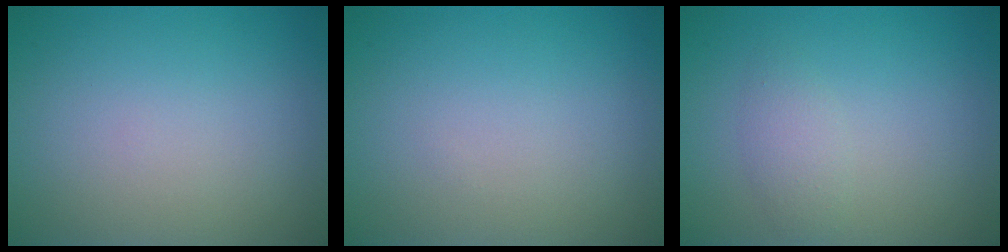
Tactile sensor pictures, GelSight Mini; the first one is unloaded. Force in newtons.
{"total": 0.0}
{"total": 1.6, "press": 1.6, "slide": 0.1}